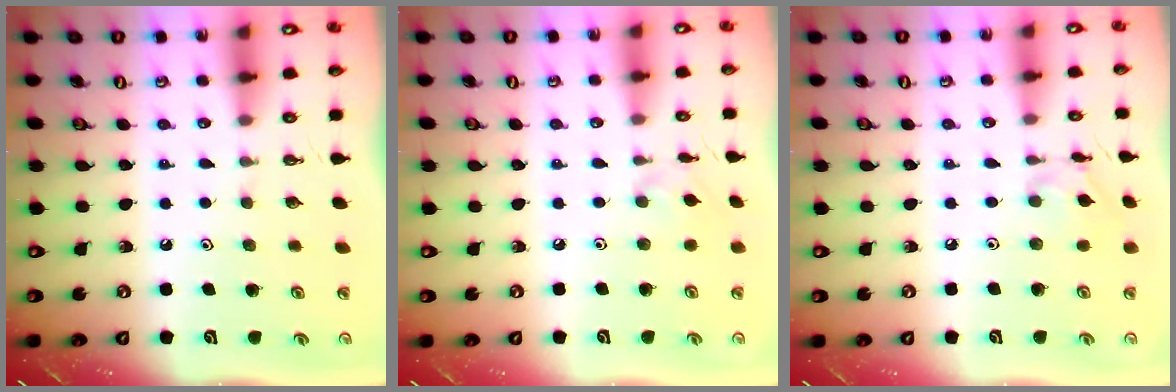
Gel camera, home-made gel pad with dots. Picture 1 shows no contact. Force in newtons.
{"total": 3.3, "press": 3.2, "slide": 0.6}
{"total": 6.0, "press": 5.9, "slide": 0.6}